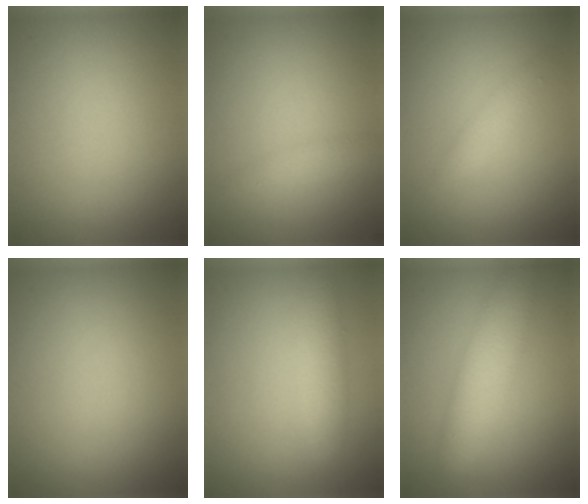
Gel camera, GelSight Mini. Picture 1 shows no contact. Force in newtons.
{"total": 1.3, "press": 1.3, "slide": 0.0}
{"total": 1.5, "press": 1.5, "slide": 0.0}
{"total": 0.0}
{"total": 2.6, "press": 2.6, "slide": 0.1}
{"total": 4.2, "press": 4.2, "slide": 0.1}